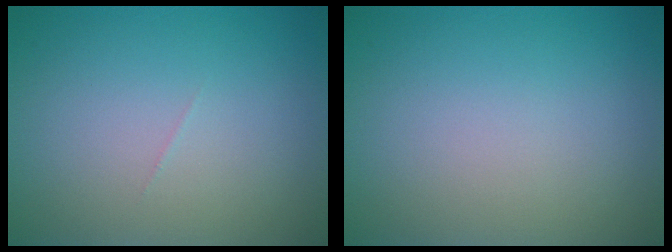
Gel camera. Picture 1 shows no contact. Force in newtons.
{"total": 0.0}